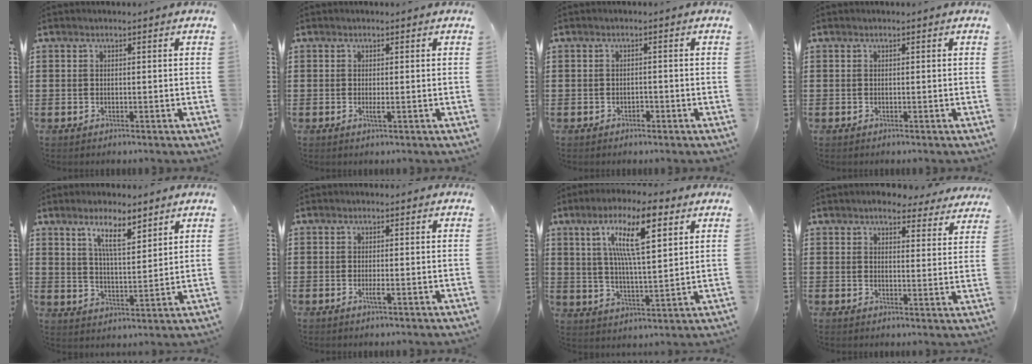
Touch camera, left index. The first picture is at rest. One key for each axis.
{"total": 1.1, "fx": -0.1, "fy": 0.0, "fz": 1.1, "tx": -0.029, "ty": -0.008, "tz": -0.003}
{"total": 0.9, "fx": -0.6, "fy": 0.5, "fz": 0.4, "tx": -0.013, "ty": -0.001, "tz": -0.013}
{"total": 0.0}
{"total": 6.9, "fx": 4.8, "fy": 1.7, "fz": 4.5, "tx": -0.087, "ty": -0.013, "tz": 0.081}
{"total": 1.4, "fx": -0.4, "fy": 0.0, "fz": 1.3, "tx": -0.031, "ty": -0.007, "tz": -0.008}
{"total": 12.1, "fx": 5.9, "fy": 3.3, "fz": 10.0, "tx": -0.191, "ty": -0.003, "tz": 0.098}
{"total": 4.7, "fx": 4.5, "fy": 0.9, "fz": 1.2, "tx": -0.030, "ty": -0.015, "tz": 0.080}